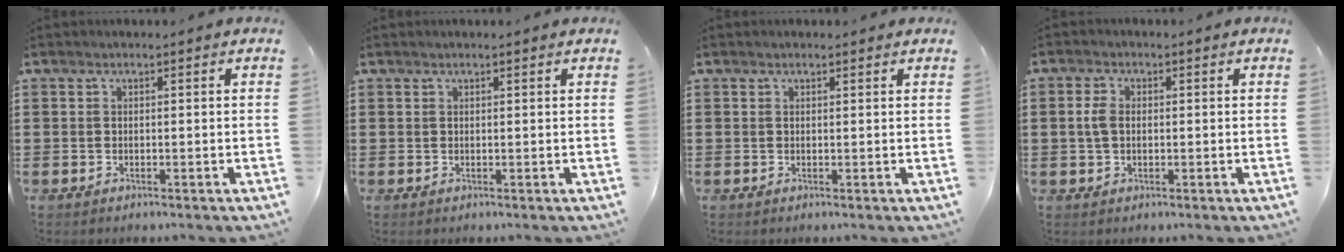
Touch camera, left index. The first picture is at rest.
{"total": 0.5, "force": [0.4, 0.0, 0.4], "torque": [-0.007, 0.000, 0.008]}
{"total": 0.6, "force": [0.5, 0.3, 0.3], "torque": [-0.006, 0.002, 0.010]}
{"total": 3.0, "force": [0.3, 1.8, 2.3], "torque": [-0.056, 0.006, 0.002]}